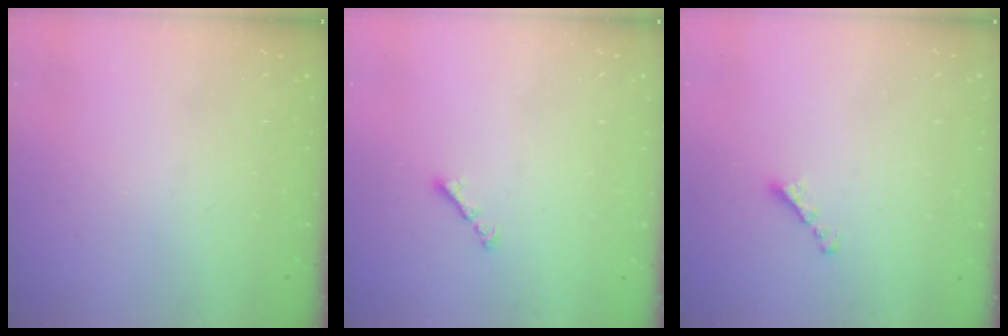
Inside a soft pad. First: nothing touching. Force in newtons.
{"total": 1.9, "press": 1.8, "slide": 0.6}
{"total": 2.7, "press": 2.7, "slide": 0.2}